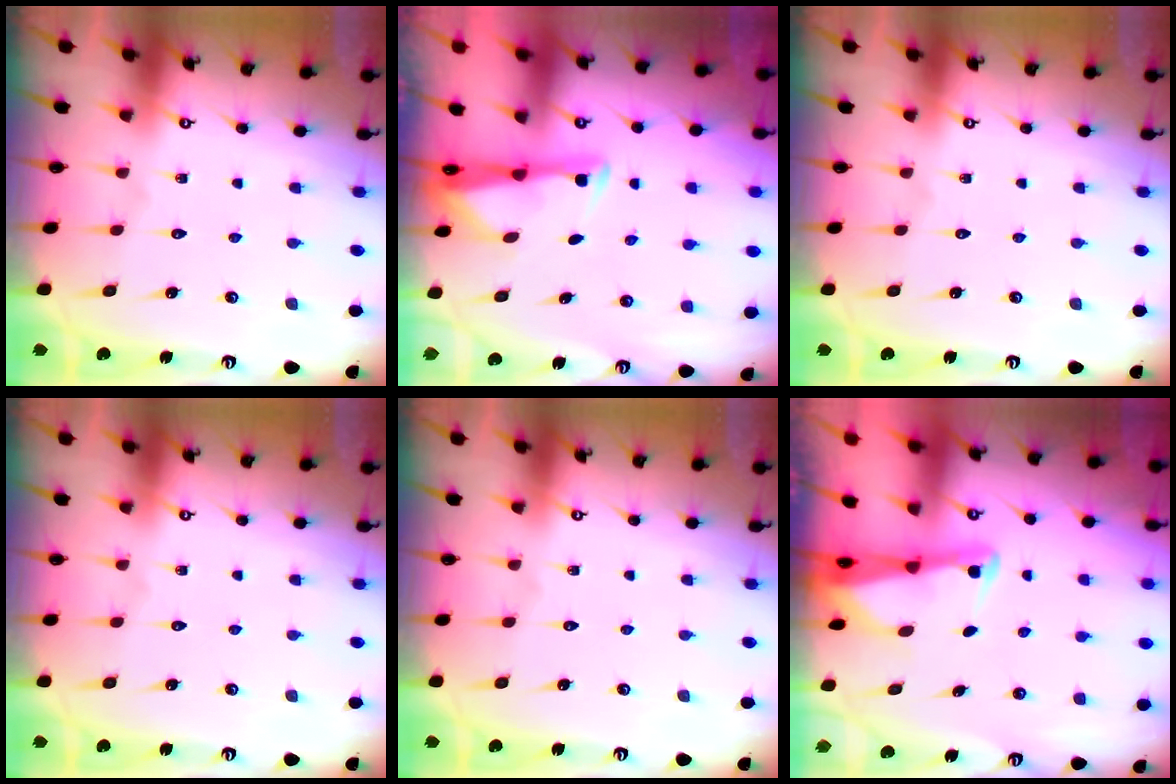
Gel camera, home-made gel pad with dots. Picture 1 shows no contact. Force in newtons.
{"total": 2.8, "press": 2.7, "slide": 0.4}
{"total": 0.0}
{"total": 0.0}
{"total": 0.0}
{"total": 2.7, "press": 2.7, "slide": 0.2}